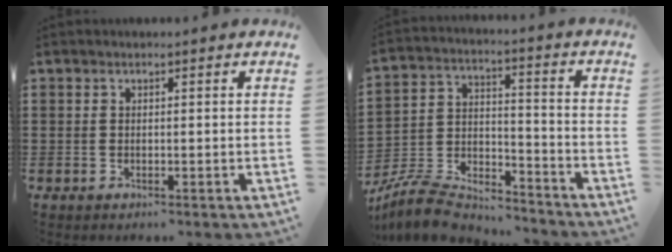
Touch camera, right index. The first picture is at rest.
{"total": 8.0, "force": [-7.6, 1.8, 1.8], "torque": [-0.052, 0.005, -0.154]}